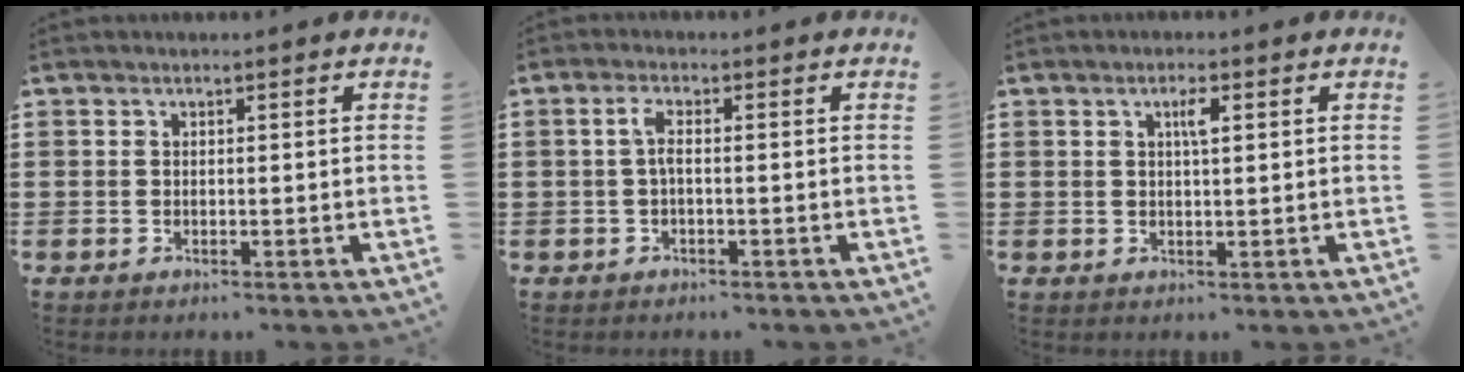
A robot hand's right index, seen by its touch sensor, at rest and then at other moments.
{"total": 2.3, "force": [-0.4, 0.5, 2.2], "torque": [-0.052, -0.001, -0.011]}
{"total": 2.2, "force": [0.7, 0.4, 2.0], "torque": [-0.040, 0.004, 0.009]}